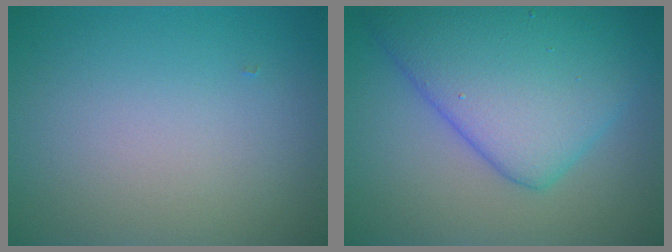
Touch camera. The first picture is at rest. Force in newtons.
{"total": 9.5, "press": 9.5, "slide": 0.2}